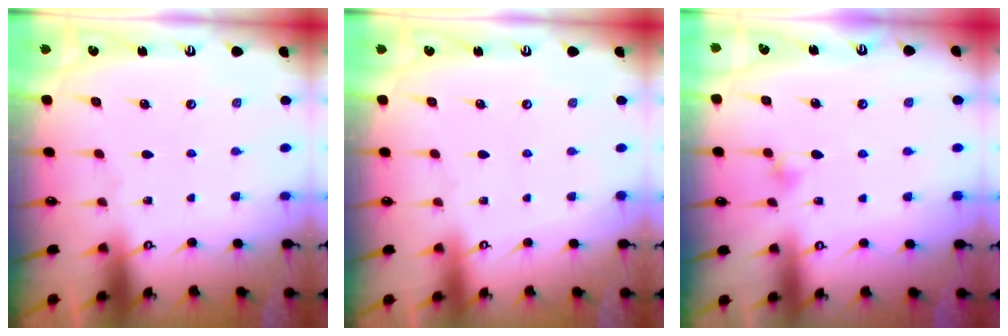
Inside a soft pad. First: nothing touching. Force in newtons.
{"total": 4.0, "press": 4.0, "slide": 0.1}
{"total": 5.4, "press": 5.3, "slide": 1.2}